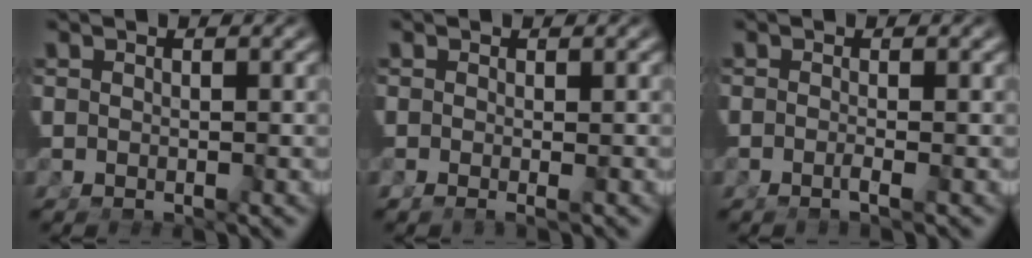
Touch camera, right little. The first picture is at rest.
{"total": 1.1, "force": [-0.6, 0.2, 0.9], "torque": [-0.021, -0.012, -0.004]}
{"total": 1.2, "force": [-0.7, -0.4, 1.0], "torque": [-0.019, -0.002, -0.014]}